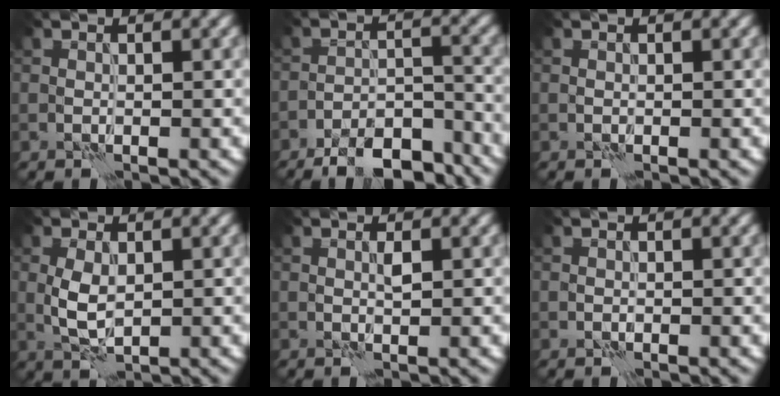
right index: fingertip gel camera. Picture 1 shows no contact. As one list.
[{"total": 9.5, "force": [-8.0, 3.0, 4.1], "torque": [-0.052, -0.004, -0.120]}, {"total": 0.0}, {"total": 2.8, "force": [0.4, 1.5, 2.3], "torque": [-0.054, -0.001, 0.012]}, {"total": 0.7, "force": [0.2, 0.0, 0.7], "torque": [-0.016, 0.002, 0.003]}, {"total": 0.0}]